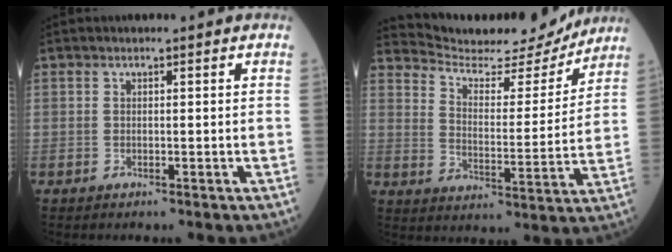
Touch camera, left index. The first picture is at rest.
{"total": 15.8, "force": [15.3, 2.1, 3.4], "torque": [-0.060, -0.021, 0.221]}